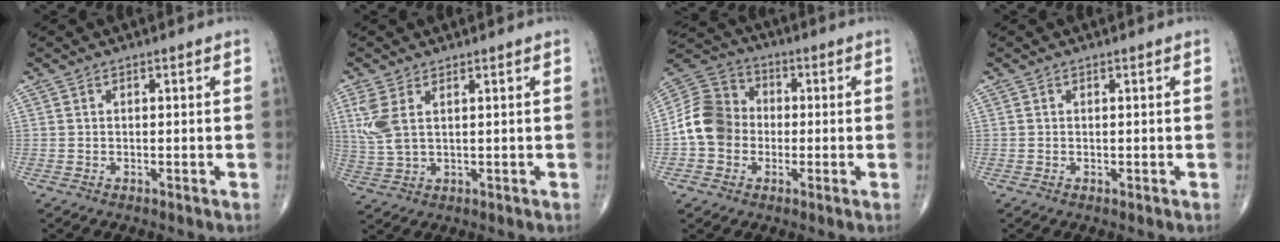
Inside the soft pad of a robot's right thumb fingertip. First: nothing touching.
{"total": 5.5, "force": [1.8, 2.7, 4.4], "torque": [-0.115, 0.003, 0.045]}
{"total": 11.0, "force": [-1.6, 9.5, 5.4], "torque": [-0.086, 0.038, -0.040]}
{"total": 0.0}